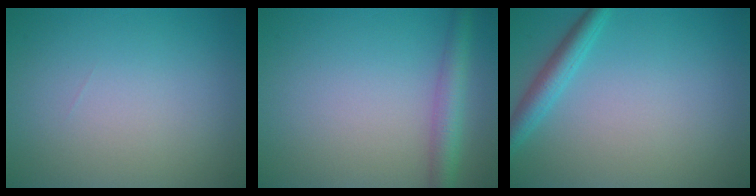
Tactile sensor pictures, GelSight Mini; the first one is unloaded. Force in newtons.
{"total": 3.2, "press": 3.2, "slide": 0.1}
{"total": 2.6, "press": 2.6, "slide": 0.2}